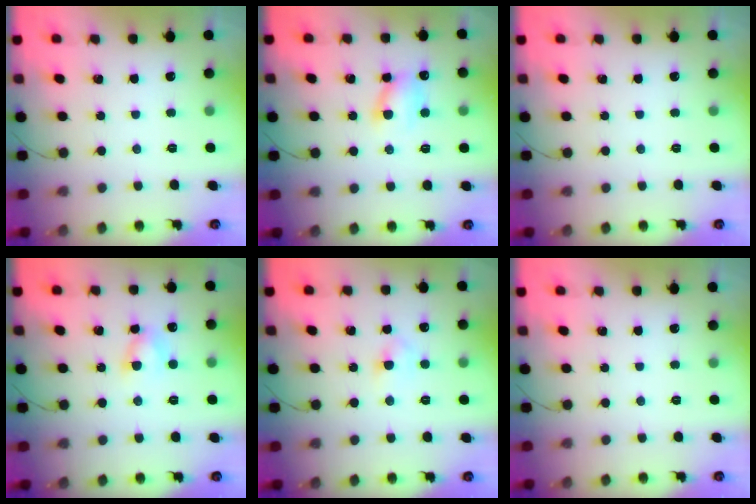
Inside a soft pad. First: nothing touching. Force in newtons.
{"total": 7.6, "press": 7.5, "slide": 0.6}
{"total": 0.0}
{"total": 4.7, "press": 4.6, "slide": 0.5}
{"total": 3.9, "press": 3.7, "slide": 1.2}
{"total": 0.0}